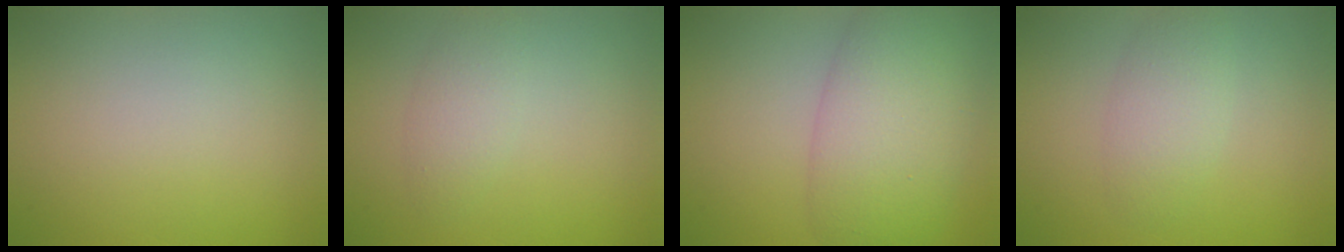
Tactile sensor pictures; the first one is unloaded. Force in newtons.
{"total": 2.1, "press": 2.1, "slide": 0.1}
{"total": 8.3, "press": 8.3, "slide": 0.3}
{"total": 2.8, "press": 2.8, "slide": 0.1}